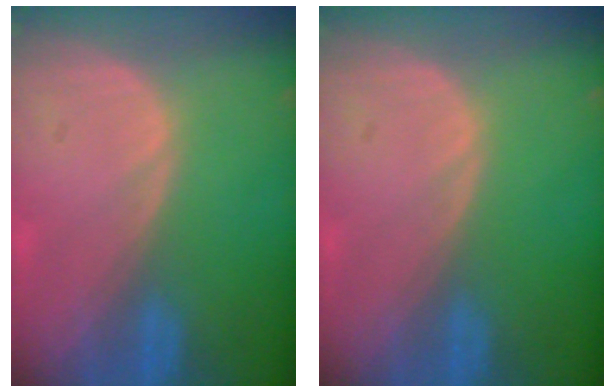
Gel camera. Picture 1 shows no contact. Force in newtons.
{"total": 0.0}